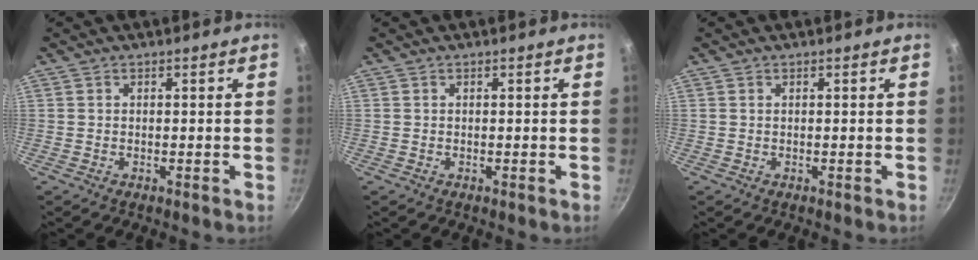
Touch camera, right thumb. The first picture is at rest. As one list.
[{"total": 0.0}, {"total": 0.0}]